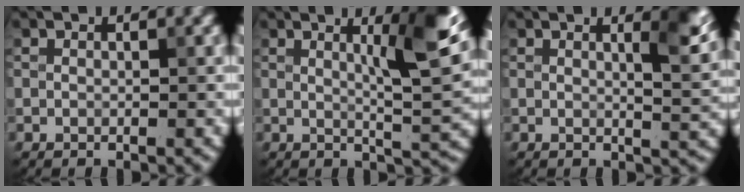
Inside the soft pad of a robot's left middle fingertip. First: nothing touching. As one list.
[{"total": 6.9, "force": [2.6, 1.1, 6.3], "torque": [-0.081, -0.001, 0.042]}, {"total": 3.8, "force": [1.6, 1.0, 3.3], "torque": [-0.038, 0.000, 0.021]}]